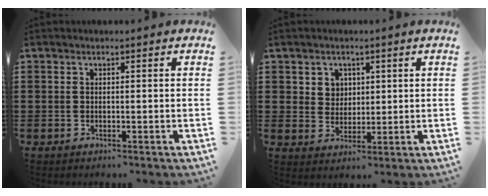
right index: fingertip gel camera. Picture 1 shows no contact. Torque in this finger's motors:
{"motor_torque": [0.04, -0.02, 0.04, 0.03]}